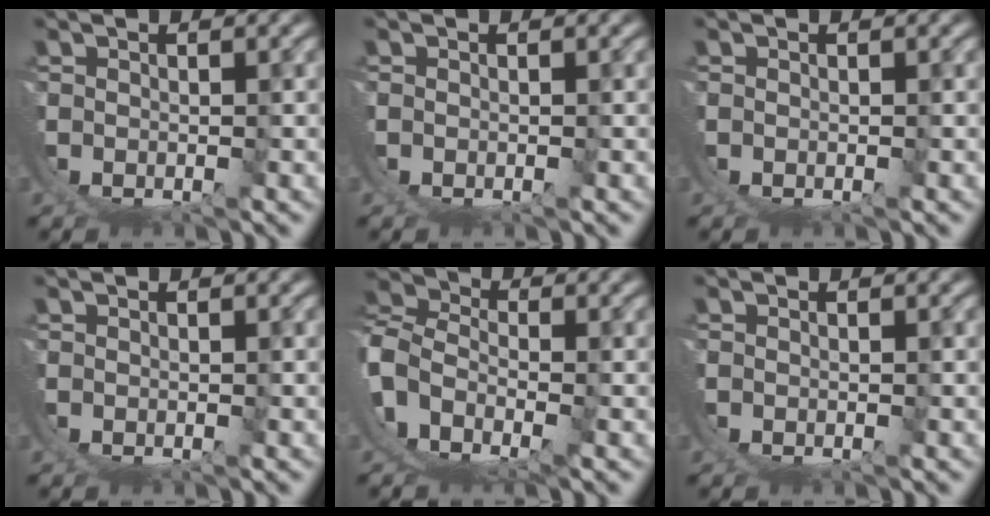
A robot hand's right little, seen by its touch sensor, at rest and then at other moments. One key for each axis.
{"total": 0.0}
{"total": 0.0}
{"total": 0.0}
{"total": 7.6, "fx": -1.6, "fy": 6.1, "fz": 4.3, "tx": -0.097, "ty": -0.019, "tz": -0.035}
{"total": 0.0}